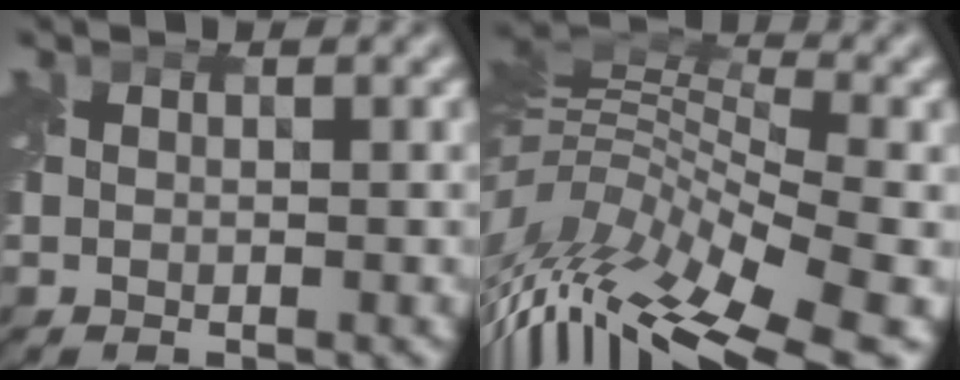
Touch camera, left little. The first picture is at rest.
{"total": 12.5, "force": [-4.9, 4.3, 10.6], "torque": [-0.214, 0.028, -0.075]}